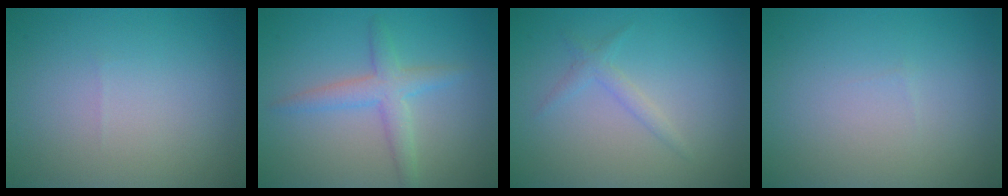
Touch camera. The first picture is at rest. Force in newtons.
{"total": 2.9, "press": 2.9, "slide": 0.1}
{"total": 1.3, "press": 1.3, "slide": 0.0}
{"total": 0.0}